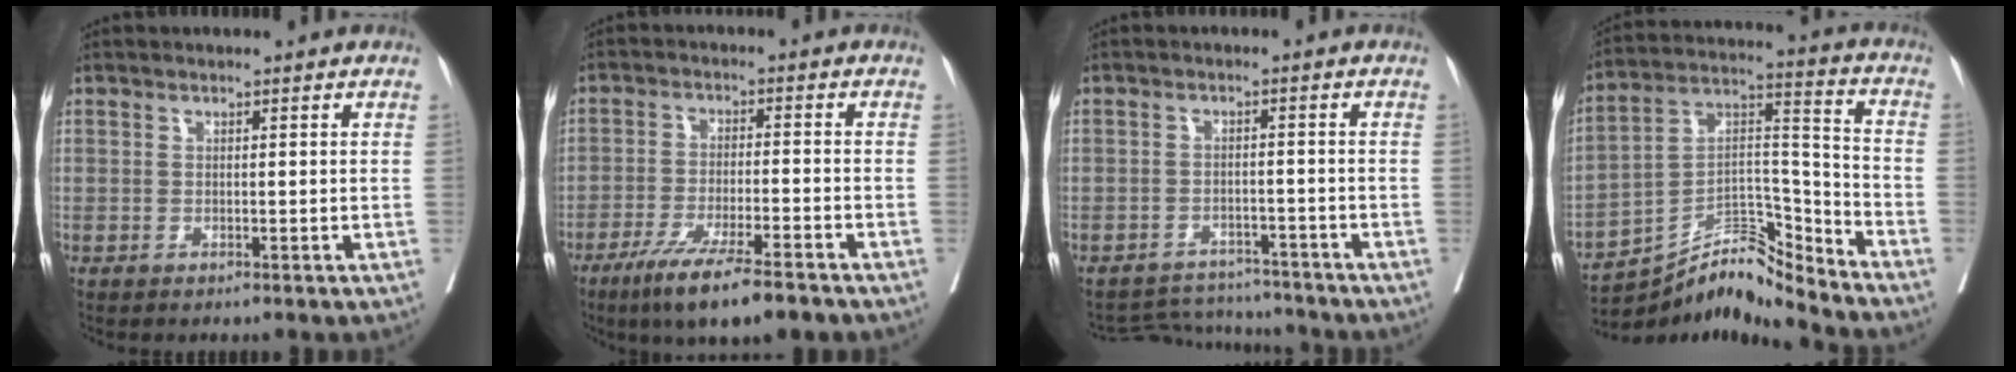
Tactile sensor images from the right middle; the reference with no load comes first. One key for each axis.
{"total": 11.7, "fx": -8.3, "fy": 0.5, "fz": 8.2, "tx": -0.137, "ty": -0.031, "tz": -0.133}
{"total": 6.7, "fx": -6.6, "fy": 0.9, "fz": -1.2, "tx": 0.012, "ty": 0.013, "tz": -0.095}
{"total": 11.8, "fx": -11.6, "fy": -0.4, "fz": 2.3, "tx": -0.037, "ty": 0.062, "tz": -0.208}